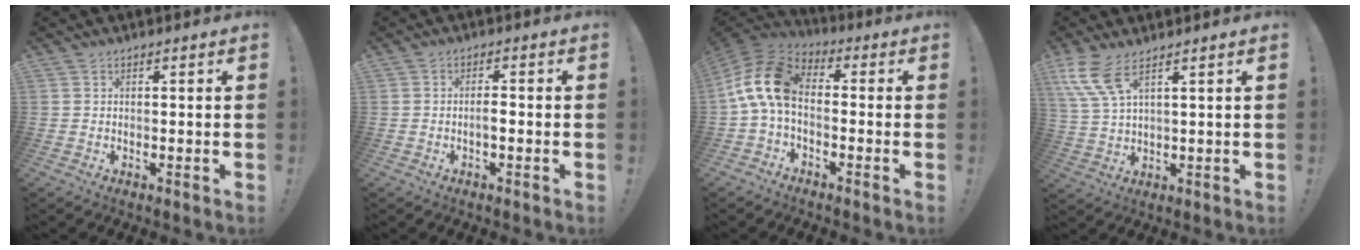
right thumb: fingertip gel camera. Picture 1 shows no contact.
{"total": 2.7, "force": [-1.1, 0.7, 2.4], "torque": [-0.048, 0.011, -0.019]}
{"total": 14.2, "force": [-0.2, 8.3, 11.6], "torque": [-0.227, 0.022, 0.003]}
{"total": 8.4, "force": [5.2, 2.1, 6.3], "torque": [-0.137, -0.021, 0.099]}